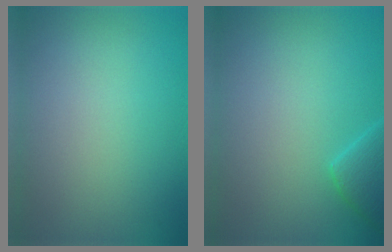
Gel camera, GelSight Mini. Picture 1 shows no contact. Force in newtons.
{"total": 2.3, "press": 2.3, "slide": 0.2}